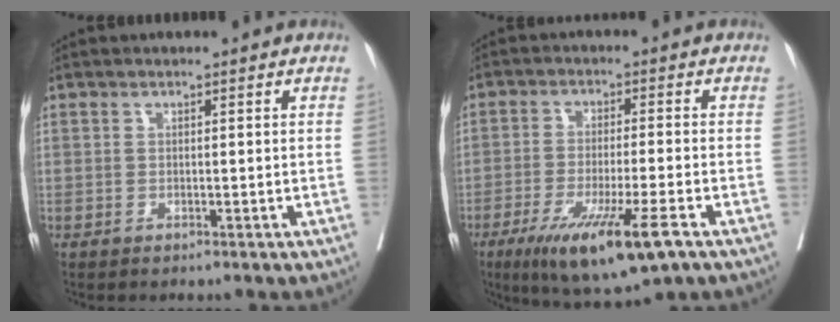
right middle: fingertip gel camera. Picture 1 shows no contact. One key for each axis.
{"total": 13.1, "fx": -7.3, "fy": 1.3, "fz": 10.9, "tx": -0.178, "ty": -0.036, "tz": -0.116}